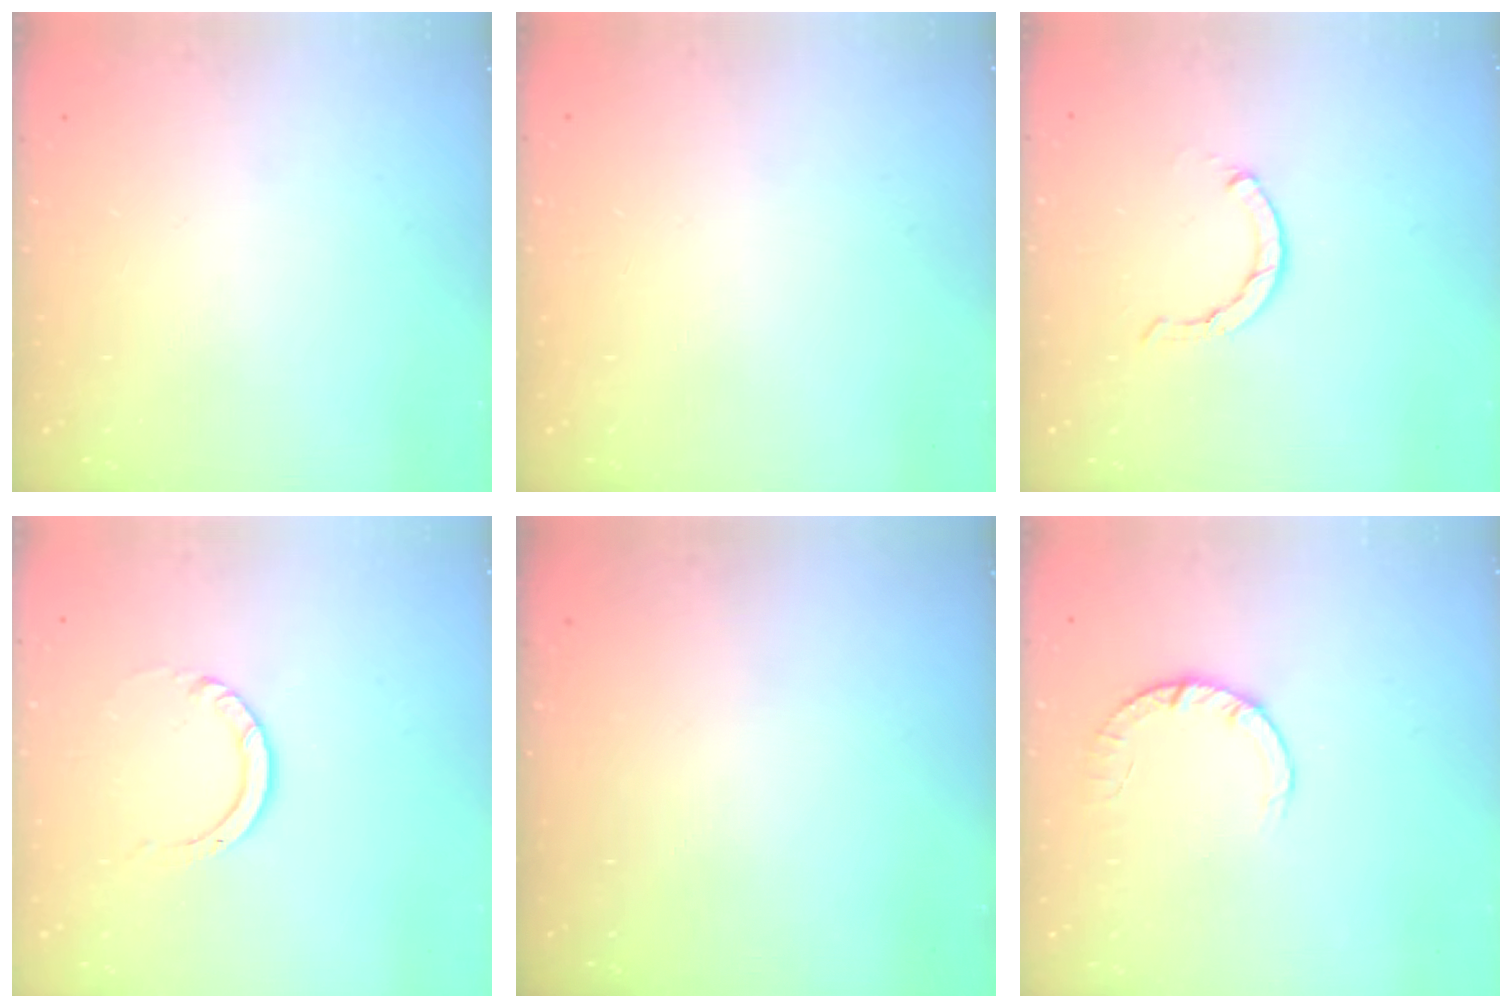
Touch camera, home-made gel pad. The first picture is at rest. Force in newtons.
{"total": 2.6, "press": 2.6, "slide": 0.2}
{"total": 1.2, "press": 1.2, "slide": 0.2}
{"total": 4.0, "press": 4.0, "slide": 0.2}
{"total": 0.0}
{"total": 2.8, "press": 2.8, "slide": 0.4}